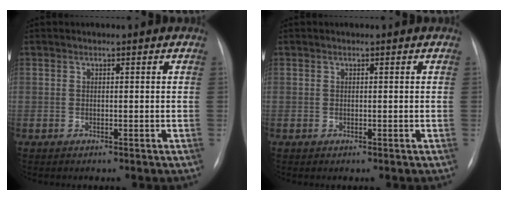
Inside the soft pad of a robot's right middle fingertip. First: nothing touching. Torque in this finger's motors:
{"motor_torque": [0.29, -0.26, 0.03, 0.00]}